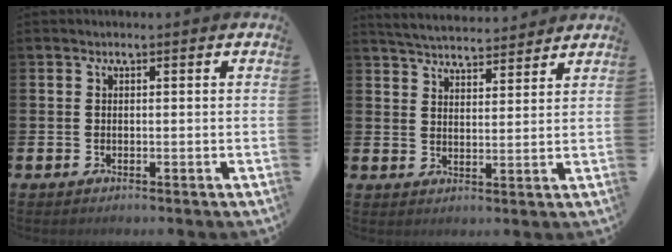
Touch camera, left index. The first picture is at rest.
{"total": 4.8, "force": [4.8, 0.4, 0.1], "torque": [-0.020, -0.026, 0.087]}